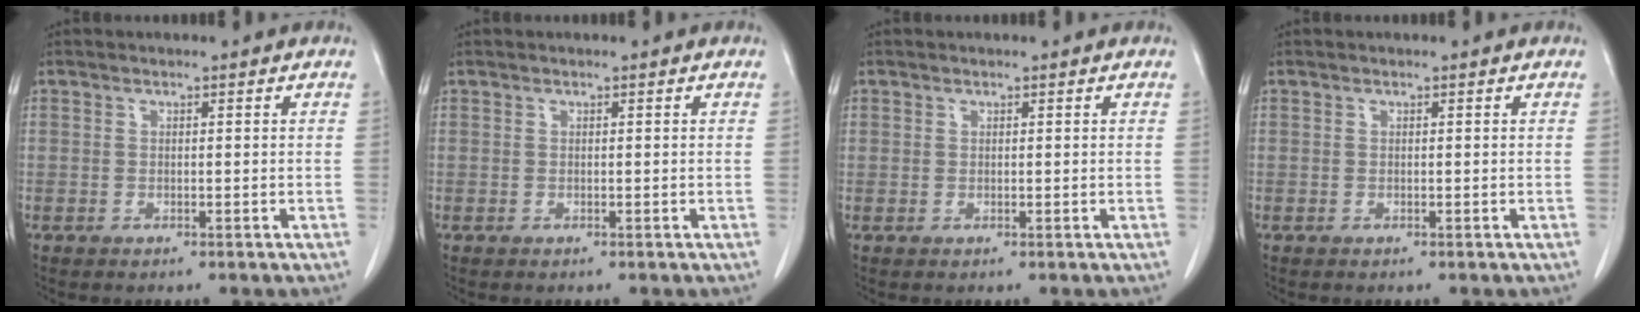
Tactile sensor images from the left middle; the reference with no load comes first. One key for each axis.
{"total": 0.0}
{"total": 0.6, "fx": 0.3, "fy": 0.5, "fz": 0.0, "tx": 0.006, "ty": 0.002, "tz": 0.004}
{"total": 0.0}